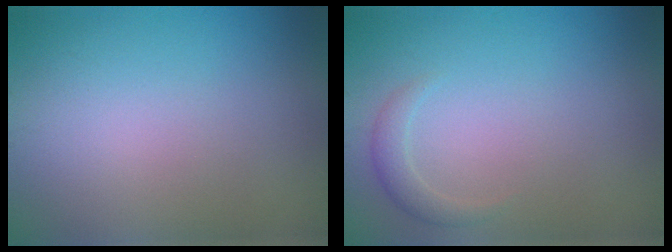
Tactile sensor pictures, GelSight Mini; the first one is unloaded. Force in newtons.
{"total": 1.2, "press": 1.2, "slide": 0.1}